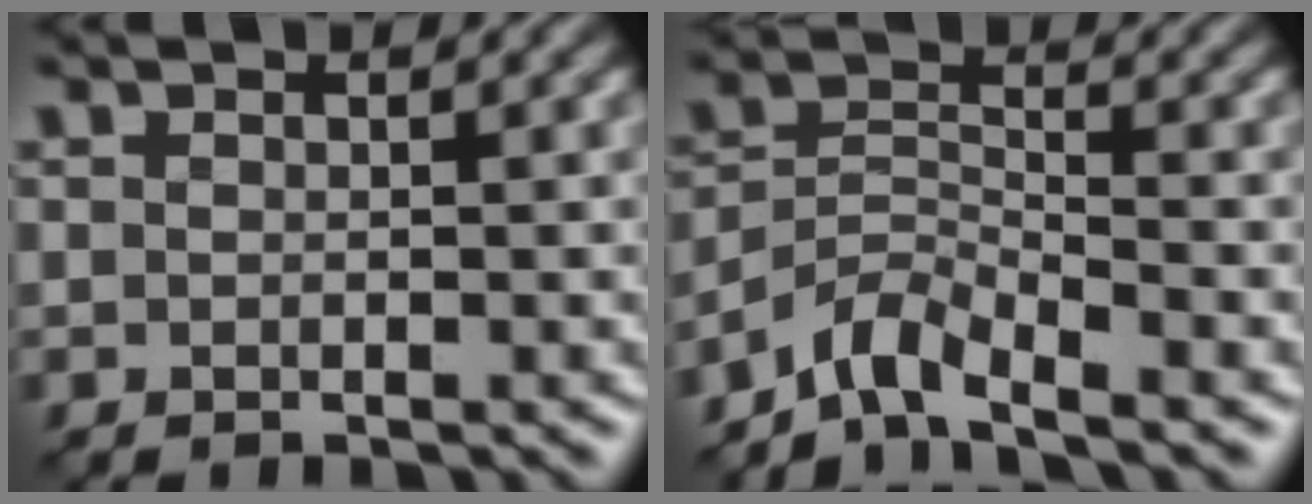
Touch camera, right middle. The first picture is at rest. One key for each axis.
{"total": 4.0, "fx": -3.5, "fy": 1.0, "fz": 1.7, "tx": -0.029, "ty": 0.005, "tz": -0.078}